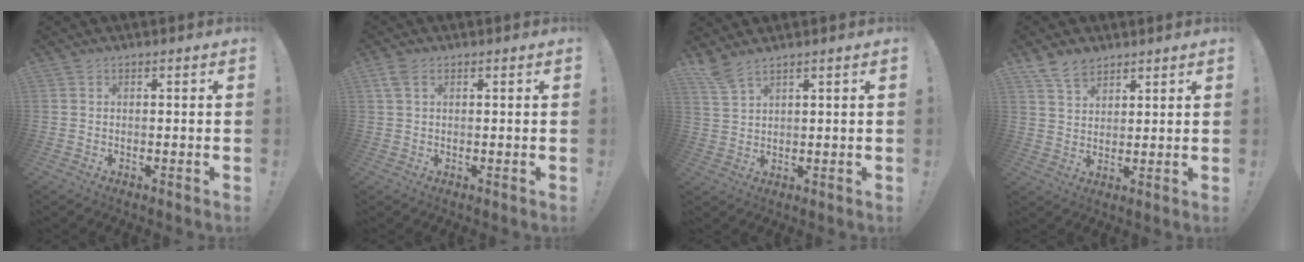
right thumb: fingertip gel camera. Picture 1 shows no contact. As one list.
[{"total": 2.7, "force": [1.2, 1.4, 2.0], "torque": [-0.048, 0.005, 0.025]}, {"total": 4.9, "force": [4.0, 0.8, 2.6], "torque": [-0.052, -0.022, 0.074]}, {"total": 7.3, "force": [5.6, 4.0, 2.5], "torque": [-0.052, -0.024, 0.111]}]